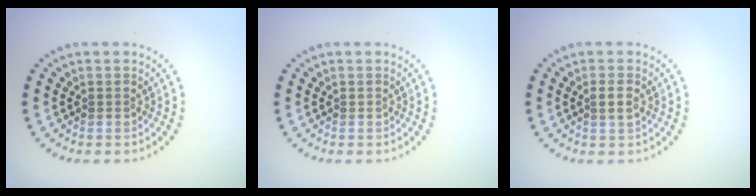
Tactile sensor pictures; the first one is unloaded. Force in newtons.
{"total": 0.0}
{"total": 1.3, "press": 1.3, "slide": 0.4}